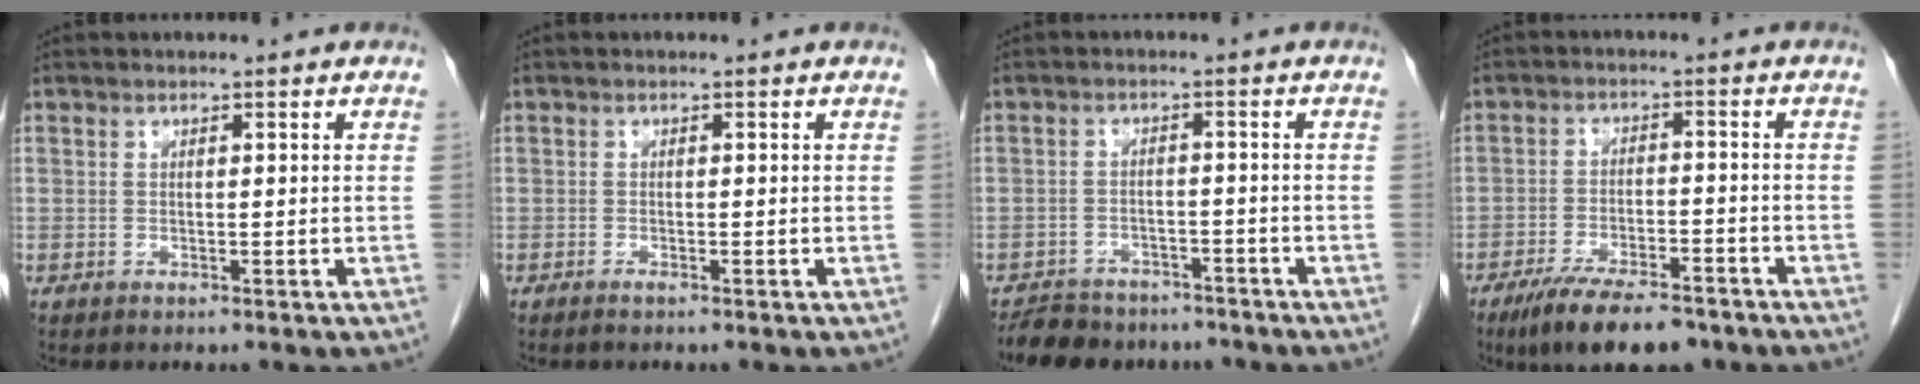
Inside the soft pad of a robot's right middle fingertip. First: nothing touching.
{"total": 0.6, "force": [-0.5, 0.0, 0.4], "torque": [-0.010, -0.001, -0.010]}
{"total": 9.6, "force": [-8.2, 4.2, 2.7], "torque": [-0.042, 0.002, -0.116]}
{"total": 11.3, "force": [-8.5, 3.4, 6.6], "torque": [-0.104, -0.013, -0.139]}